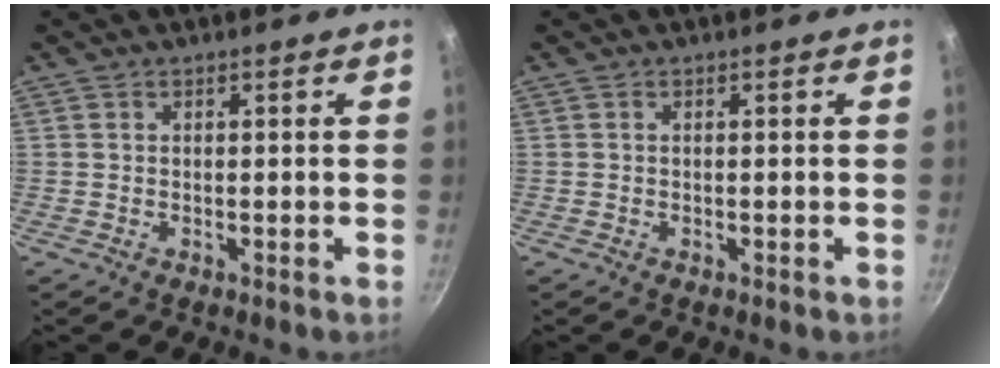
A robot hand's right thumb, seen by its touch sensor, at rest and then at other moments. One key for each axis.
{"total": 0.0}